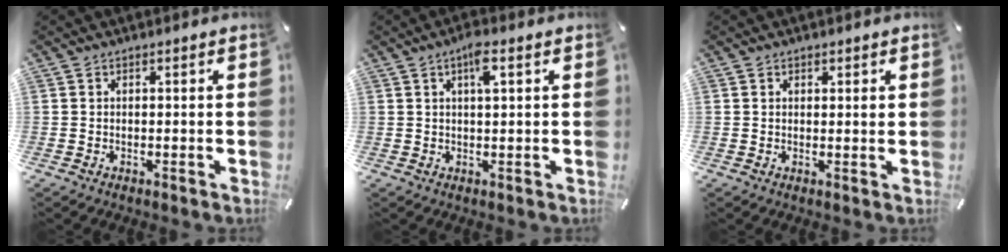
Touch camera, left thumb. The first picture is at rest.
{"total": 4.0, "force": [1.7, 0.9, 3.5], "torque": [-0.067, 0.003, 0.025]}
{"total": 1.1, "force": [0.6, 0.7, 0.6], "torque": [-0.004, -0.001, 0.009]}